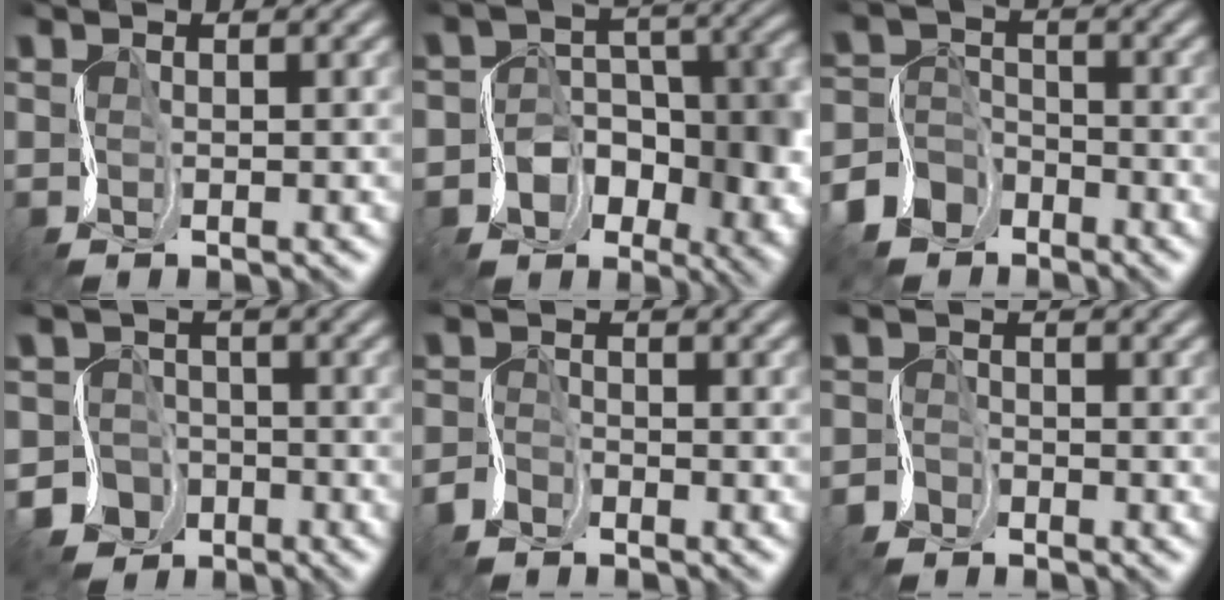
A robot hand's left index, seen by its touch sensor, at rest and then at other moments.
{"total": 6.7, "force": [-1.9, 5.3, 3.7], "torque": [-0.040, -0.004, -0.036]}
{"total": 5.3, "force": [-3.8, 3.6, 0.9], "torque": [-0.010, 0.000, -0.079]}
{"total": 4.7, "force": [-2.8, 3.8, 0.2], "torque": [0.017, 0.002, -0.053]}
{"total": 1.7, "force": [-1.5, 0.7, 0.2], "torque": [-0.008, 0.001, -0.041]}
{"total": 1.4, "force": [-1.3, 0.7, -0.2], "torque": [0.002, 0.002, -0.032]}